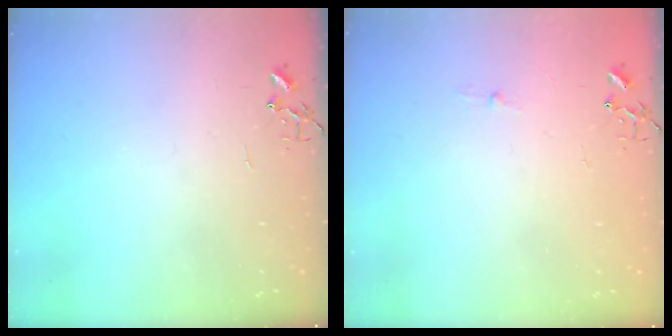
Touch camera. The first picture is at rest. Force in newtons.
{"total": 2.6, "press": 2.5, "slide": 0.4}